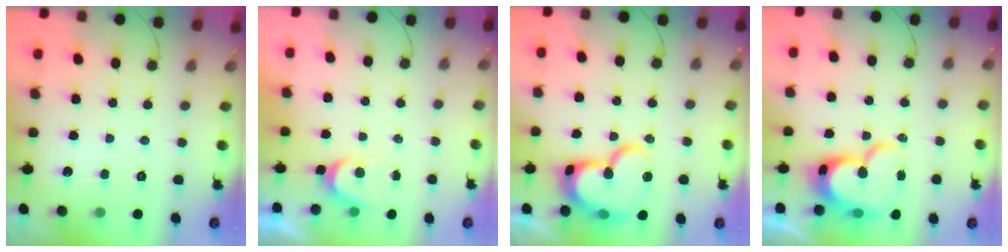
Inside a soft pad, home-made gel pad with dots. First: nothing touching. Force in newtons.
{"total": 3.7, "press": 3.7, "slide": 0.4}
{"total": 18.5, "press": 18.4, "slide": 2.1}
{"total": 18.2, "press": 18.1, "slide": 1.7}